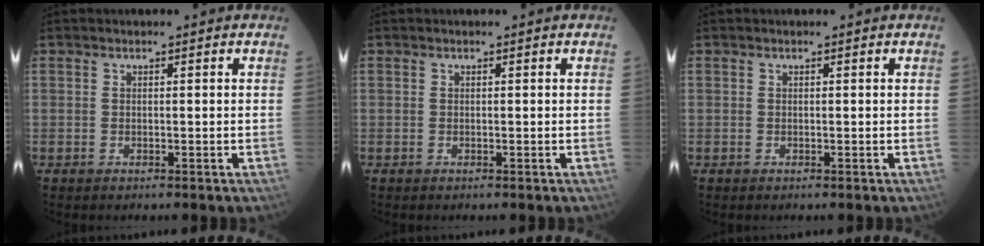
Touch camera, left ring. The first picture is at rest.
{"total": 0.0}
{"total": 0.0}